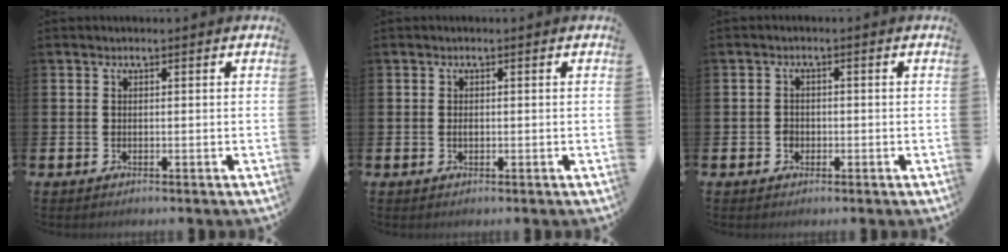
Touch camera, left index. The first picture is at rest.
{"total": 0.7, "force": [0.0, 0.4, 0.5], "torque": [-0.009, 0.001, -0.002]}
{"total": 1.4, "force": [-0.4, 1.3, 0.4], "torque": [-0.007, 0.005, -0.010]}